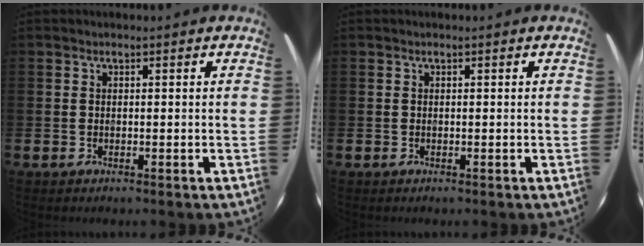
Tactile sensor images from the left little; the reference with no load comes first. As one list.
[{"total": 0.0}]